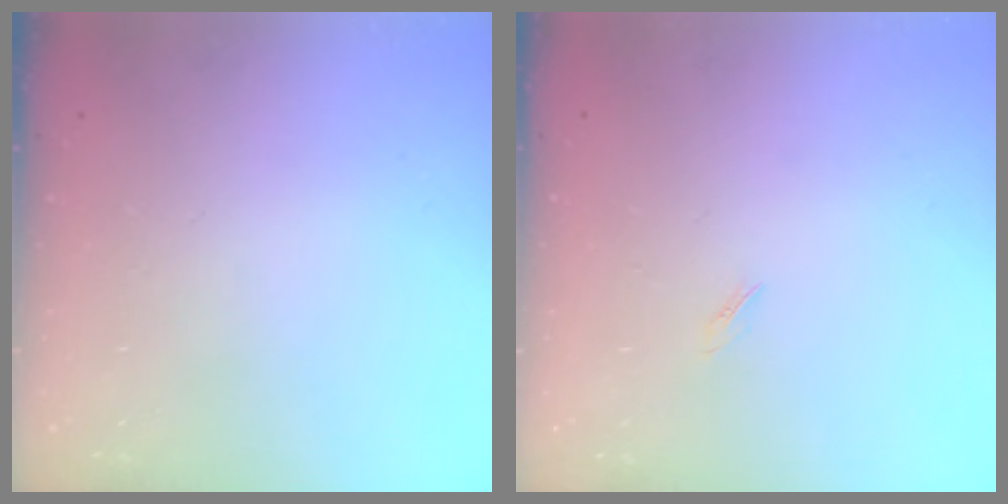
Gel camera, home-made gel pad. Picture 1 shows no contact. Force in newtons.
{"total": 1.2, "press": 1.1, "slide": 0.4}